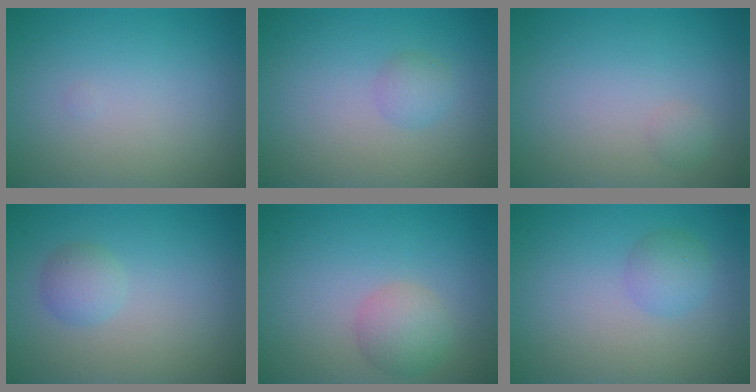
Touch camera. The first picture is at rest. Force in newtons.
{"total": 1.3, "press": 1.3, "slide": 0.1}
{"total": 0.7, "press": 0.7, "slide": 0.0}
{"total": 1.7, "press": 1.7, "slide": 0.1}
{"total": 2.7, "press": 2.7, "slide": 0.2}
{"total": 1.8, "press": 1.8, "slide": 0.1}